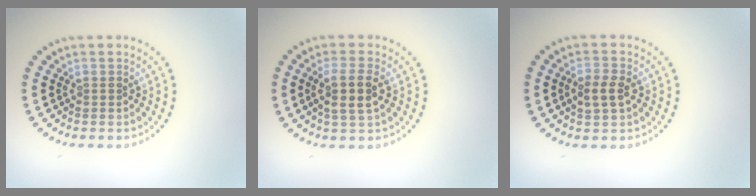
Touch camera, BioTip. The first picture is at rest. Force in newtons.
{"total": 3.2, "press": 2.9, "slide": 1.2}
{"total": 2.4, "press": 2.4, "slide": 0.3}